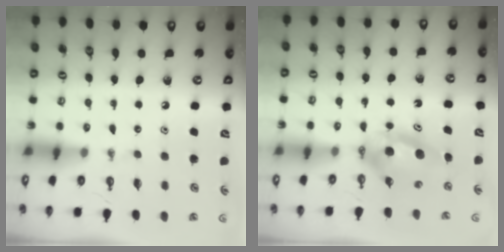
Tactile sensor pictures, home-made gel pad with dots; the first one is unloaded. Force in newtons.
{"total": 5.8, "press": 5.7, "slide": 0.8}